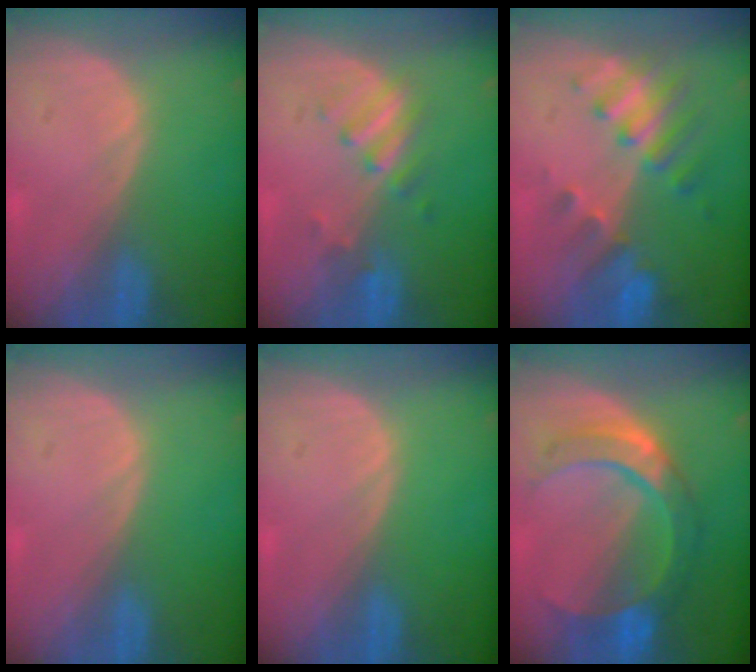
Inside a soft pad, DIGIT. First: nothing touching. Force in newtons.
{"total": 3.6, "press": 3.6, "slide": 0.5}
{"total": 7.8, "press": 6.9, "slide": 3.7}
{"total": 0.0}
{"total": 0.0}
{"total": 8.5, "press": 8.5, "slide": 0.5}